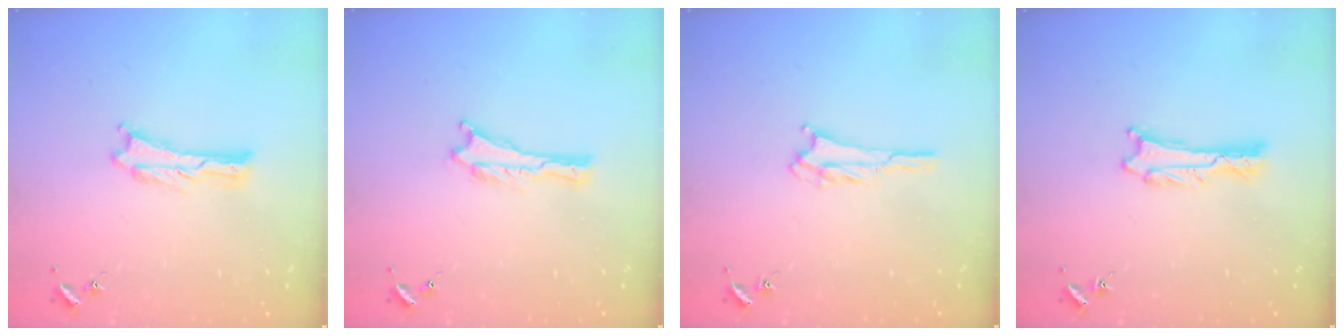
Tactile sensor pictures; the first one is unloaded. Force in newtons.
{"total": 0.0}
{"total": 2.3, "press": 2.2, "slide": 0.4}
{"total": 0.9, "press": 0.8, "slide": 0.1}